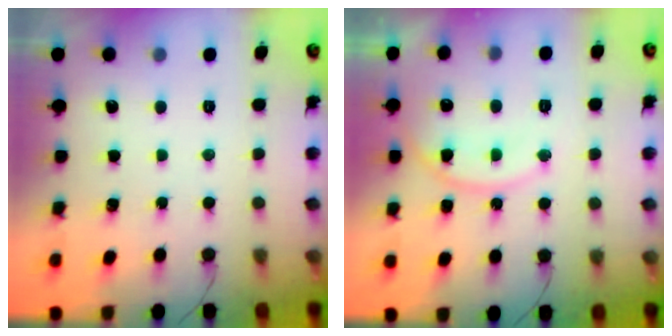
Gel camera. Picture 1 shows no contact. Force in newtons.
{"total": 14.3, "press": 14.3, "slide": 1.2}